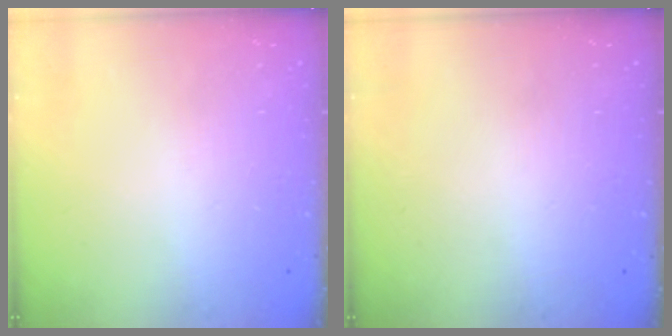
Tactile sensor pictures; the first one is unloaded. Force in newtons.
{"total": 0.0}